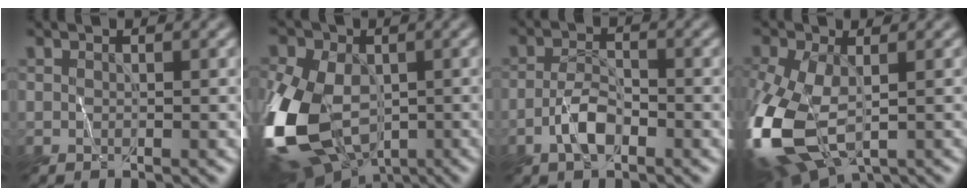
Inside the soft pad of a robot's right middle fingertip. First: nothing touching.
{"total": 16.0, "force": [-3.4, 10.7, 11.4], "torque": [-0.260, -0.030, -0.061]}
{"total": 3.1, "force": [-1.5, 1.3, 2.3], "torque": [-0.047, 0.005, -0.036]}
{"total": 12.9, "force": [-3.3, 7.0, 10.3], "torque": [-0.276, -0.036, -0.053]}